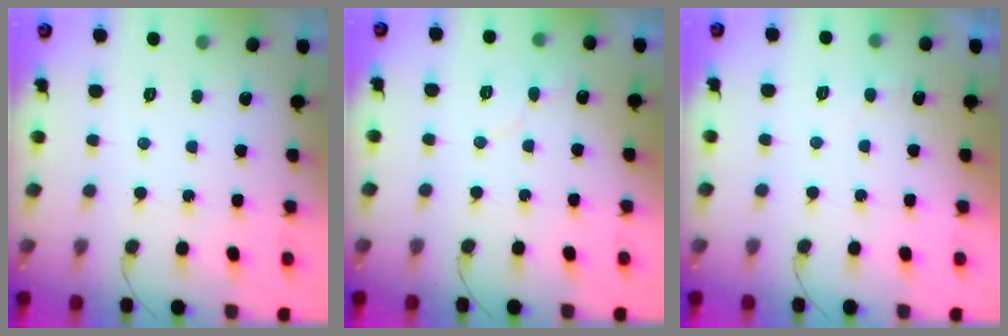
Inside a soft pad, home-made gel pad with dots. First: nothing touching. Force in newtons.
{"total": 4.3, "press": 4.3, "slide": 0.4}
{"total": 4.0, "press": 4.0, "slide": 0.5}